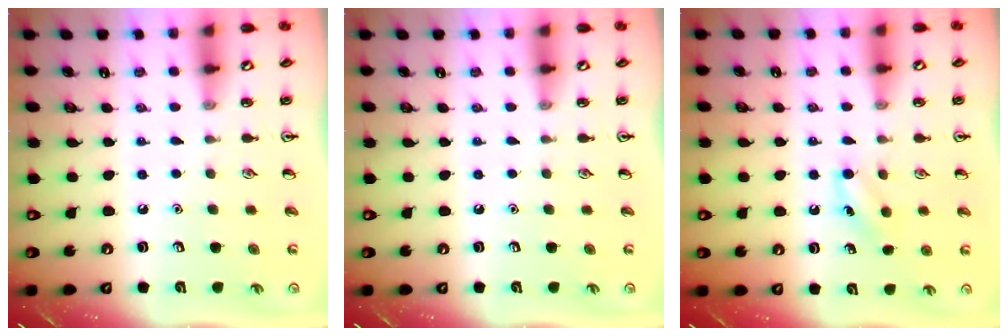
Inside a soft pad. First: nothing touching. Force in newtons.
{"total": 0.0}
{"total": 6.6, "press": 6.2, "slide": 2.1}